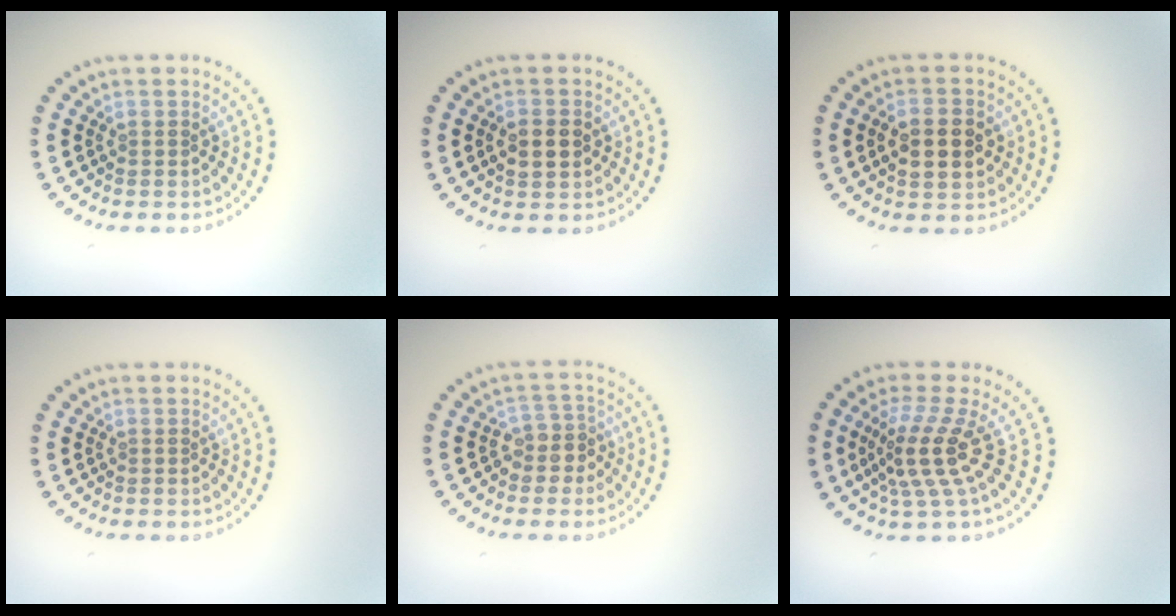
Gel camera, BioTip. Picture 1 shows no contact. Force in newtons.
{"total": 2.2, "press": 2.2, "slide": 0.1}
{"total": 4.4, "press": 4.4, "slide": 0.2}
{"total": 0.0}
{"total": 2.5, "press": 2.2, "slide": 1.2}
{"total": 4.0, "press": 2.8, "slide": 2.9}